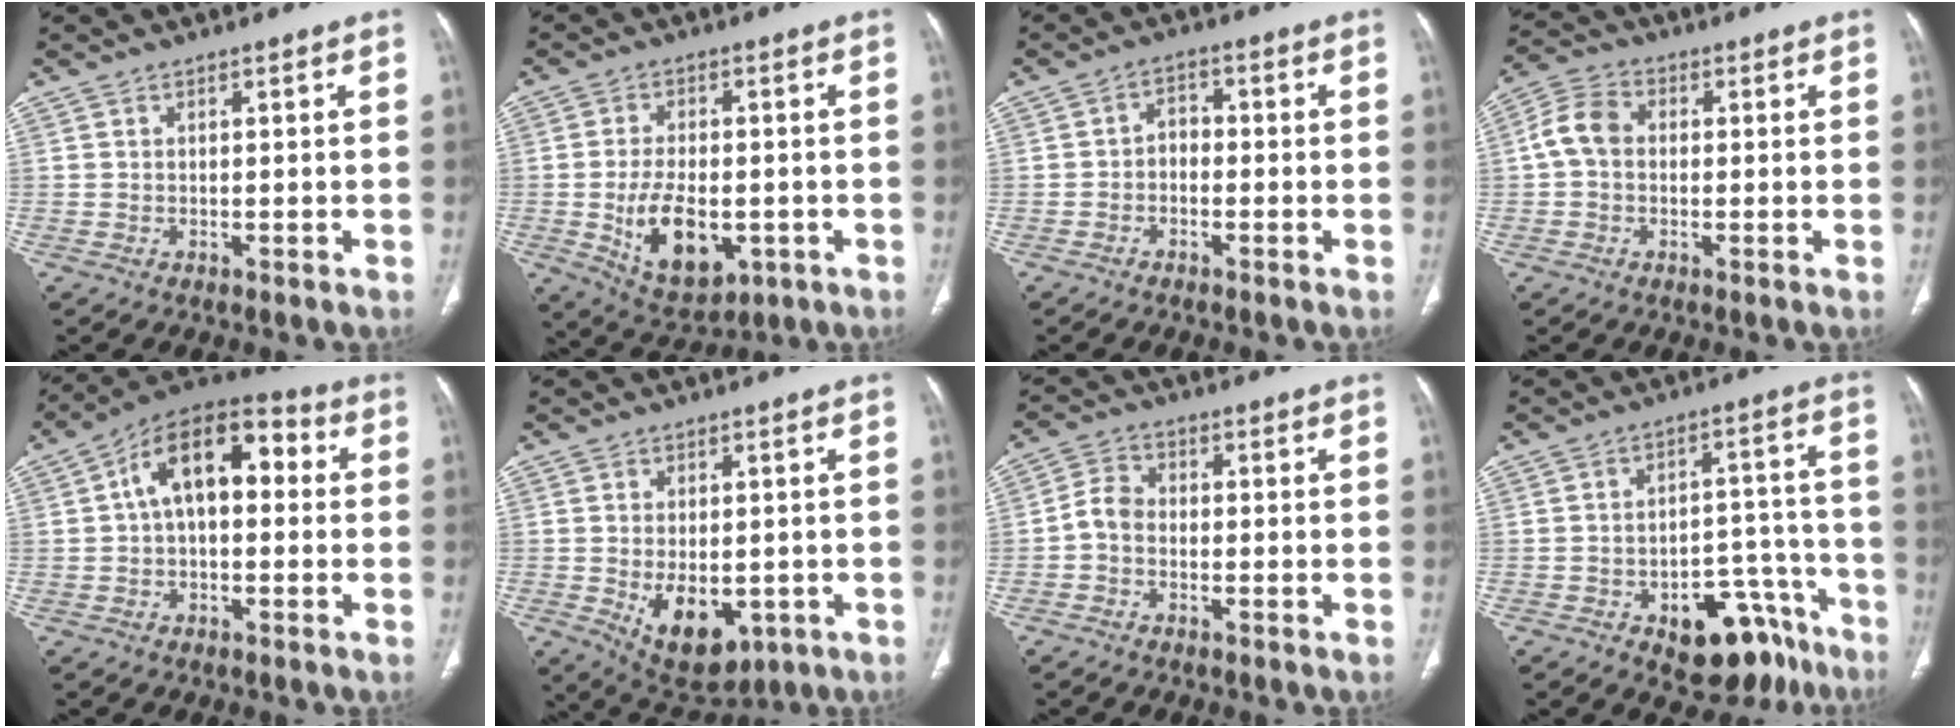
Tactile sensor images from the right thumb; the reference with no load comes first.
{"total": 12.3, "force": [-2.8, 7.1, 9.7], "torque": [-0.148, -0.002, -0.029]}
{"total": 3.1, "force": [-1.0, 2.3, 1.8], "torque": [-0.015, 0.021, -0.027]}
{"total": 6.4, "force": [0.1, 4.9, 4.1], "torque": [-0.076, 0.020, -0.007]}
{"total": 14.4, "force": [1.9, 8.2, 11.6], "torque": [-0.161, 0.043, 0.018]}
{"total": 10.5, "force": [-2.6, 6.4, 8.0], "torque": [-0.097, -0.009, -0.019]}
{"total": 4.2, "force": [-1.2, 3.1, 2.6], "torque": [-0.042, 0.016, -0.033]}
{"total": 15.1, "force": [-9.1, 8.4, 8.7], "torque": [-0.063, 0.082, -0.120]}